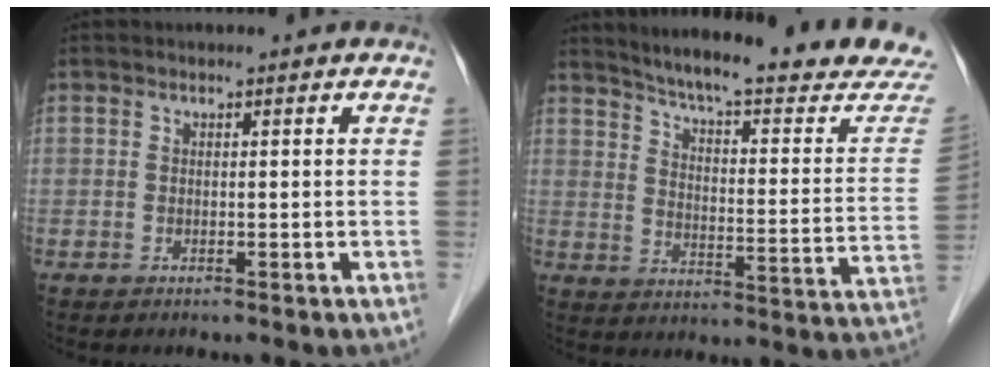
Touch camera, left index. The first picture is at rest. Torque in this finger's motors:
{"motor_torque": [0.10, -0.16, 0.25, 0.04]}